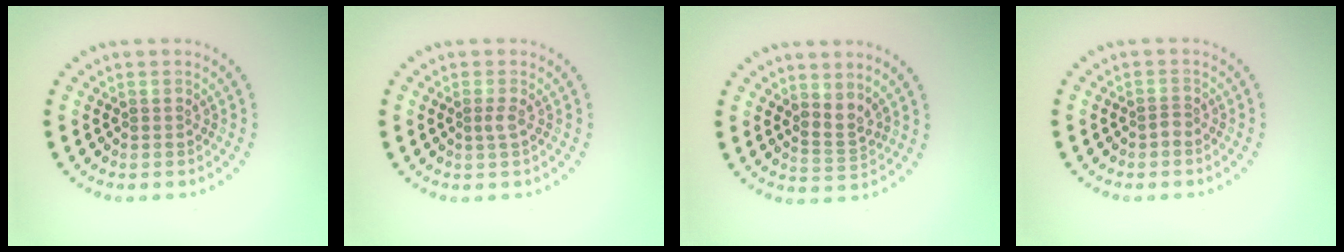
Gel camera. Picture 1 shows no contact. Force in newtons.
{"total": 0.8, "press": 0.6, "slide": 0.5}
{"total": 2.1, "press": 1.4, "slide": 1.6}
{"total": 0.9, "press": 0.5, "slide": 0.7}